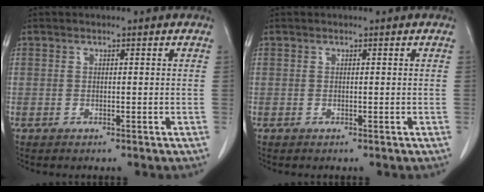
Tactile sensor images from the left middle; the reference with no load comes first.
{"total": 0.0}